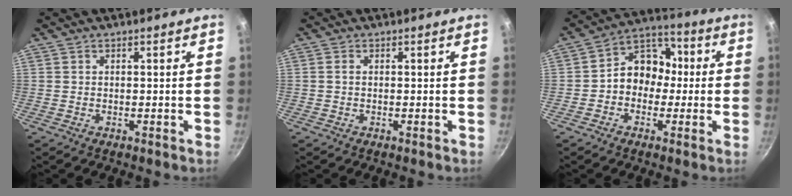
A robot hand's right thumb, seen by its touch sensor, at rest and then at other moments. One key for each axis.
{"total": 0.9, "fx": 0.0, "fy": 0.6, "fz": 0.6, "tx": -0.012, "ty": 0.003, "tz": -0.001}
{"total": 10.2, "fx": -0.6, "fy": 8.4, "fz": 5.8, "tx": -0.036, "ty": 0.036, "tz": -0.032}